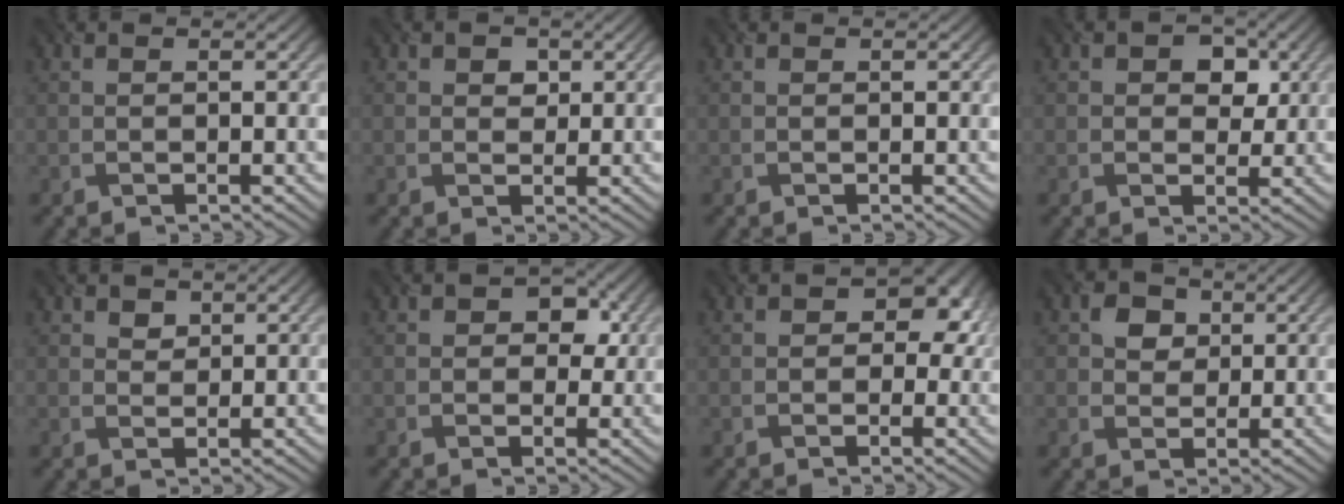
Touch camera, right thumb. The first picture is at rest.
{"total": 1.9, "force": [0.7, 1.5, 0.9], "torque": [-0.012, -0.004, 0.009]}
{"total": 0.0}
{"total": 3.8, "force": [1.1, 2.8, 2.3], "torque": [-0.025, -0.004, 0.008]}
{"total": 1.6, "force": [1.0, 1.1, 0.6], "torque": [-0.011, -0.002, 0.019]}
{"total": 3.4, "force": [0.8, 2.6, 2.0], "torque": [-0.023, 0.000, 0.002]}
{"total": 4.7, "force": [0.7, 3.7, 2.8], "torque": [-0.018, 0.004, -0.003]}
{"total": 3.3, "force": [1.1, 2.8, 1.5], "torque": [-0.029, 0.002, 0.011]}